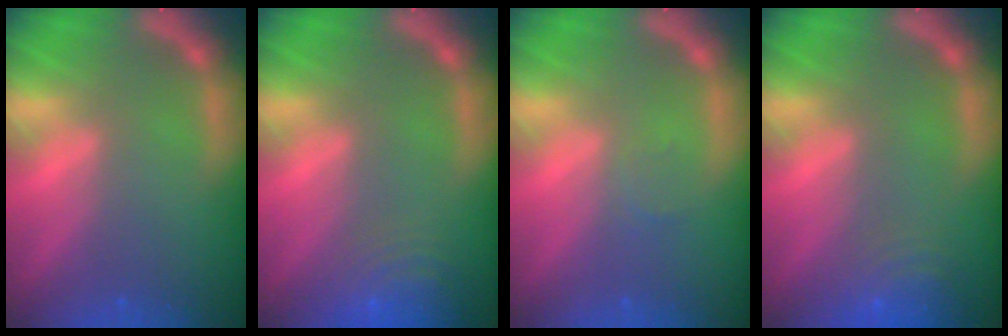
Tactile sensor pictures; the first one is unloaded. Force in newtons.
{"total": 7.5}
{"total": 1.0}
{"total": 6.0}